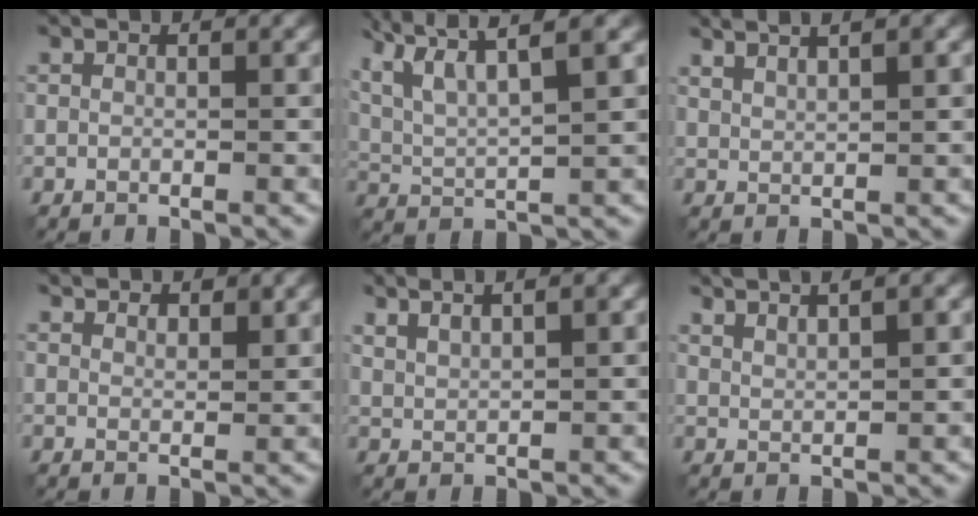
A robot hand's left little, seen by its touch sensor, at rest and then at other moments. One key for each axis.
{"total": 9.8, "fx": 6.2, "fy": 2.7, "fz": 7.0, "tx": -0.135, "ty": 0.030, "tz": 0.083}
{"total": 4.1, "fx": 2.8, "fy": 1.2, "fz": 2.8, "tx": -0.025, "ty": 0.013, "tz": 0.027}
{"total": 2.5, "fx": 2.2, "fy": 0.9, "fz": 0.9, "tx": -0.013, "ty": -0.002, "tz": 0.037}
{"total": 4.0, "fx": 2.8, "fy": 1.2, "fz": 2.5, "tx": -0.027, "ty": 0.018, "tz": 0.029}
{"total": 4.2, "fx": 3.1, "fy": 1.0, "fz": 2.7, "tx": -0.026, "ty": 0.015, "tz": 0.033}